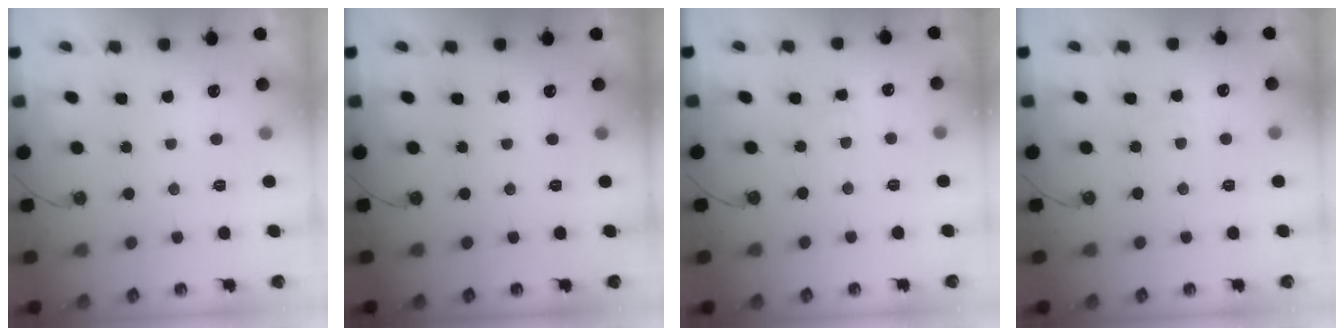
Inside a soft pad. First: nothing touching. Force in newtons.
{"total": 0.0}
{"total": 1.6, "press": 1.6, "slide": 0.3}
{"total": 2.7, "press": 2.6, "slide": 0.4}